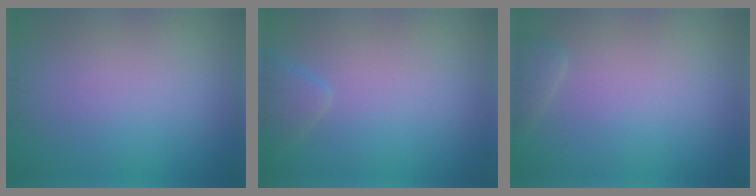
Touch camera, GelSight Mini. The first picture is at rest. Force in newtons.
{"total": 1.6, "press": 1.6, "slide": 0.1}
{"total": 1.2, "press": 1.2, "slide": 0.1}